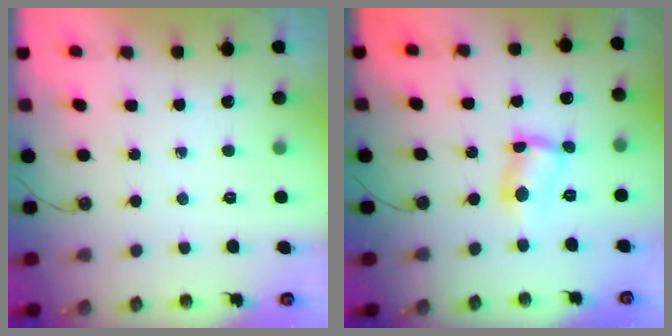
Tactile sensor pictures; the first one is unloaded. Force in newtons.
{"total": 4.9, "press": 4.9, "slide": 0.4}